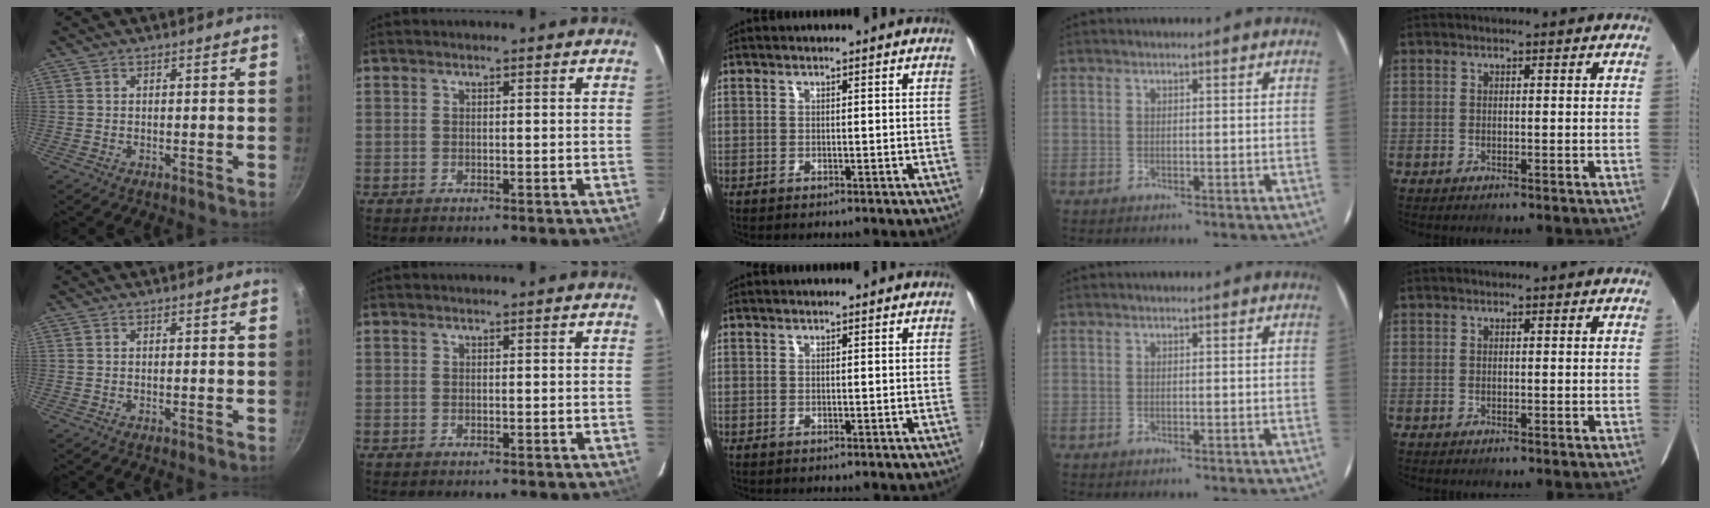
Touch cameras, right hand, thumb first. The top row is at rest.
{}